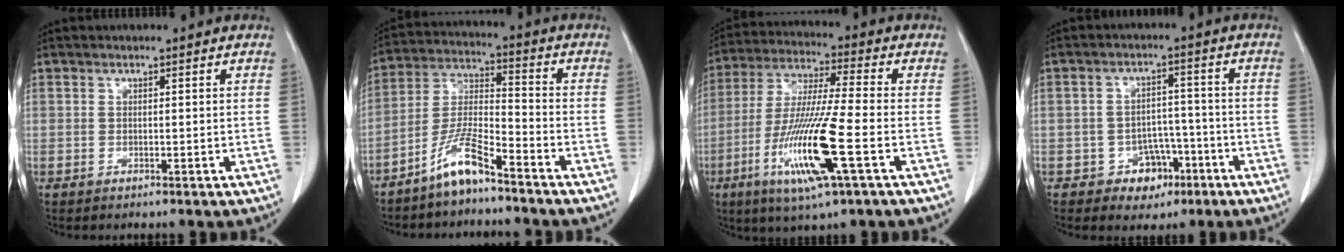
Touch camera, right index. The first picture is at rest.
{"total": 8.3, "force": [-6.2, 1.0, 5.3], "torque": [-0.116, -0.005, -0.129]}
{"total": 15.5, "force": [-5.3, 0.3, 14.5], "torque": [-0.298, -0.024, -0.101]}
{"total": 5.4, "force": [-2.6, 4.4, 1.6], "torque": [-0.005, 0.017, -0.032]}